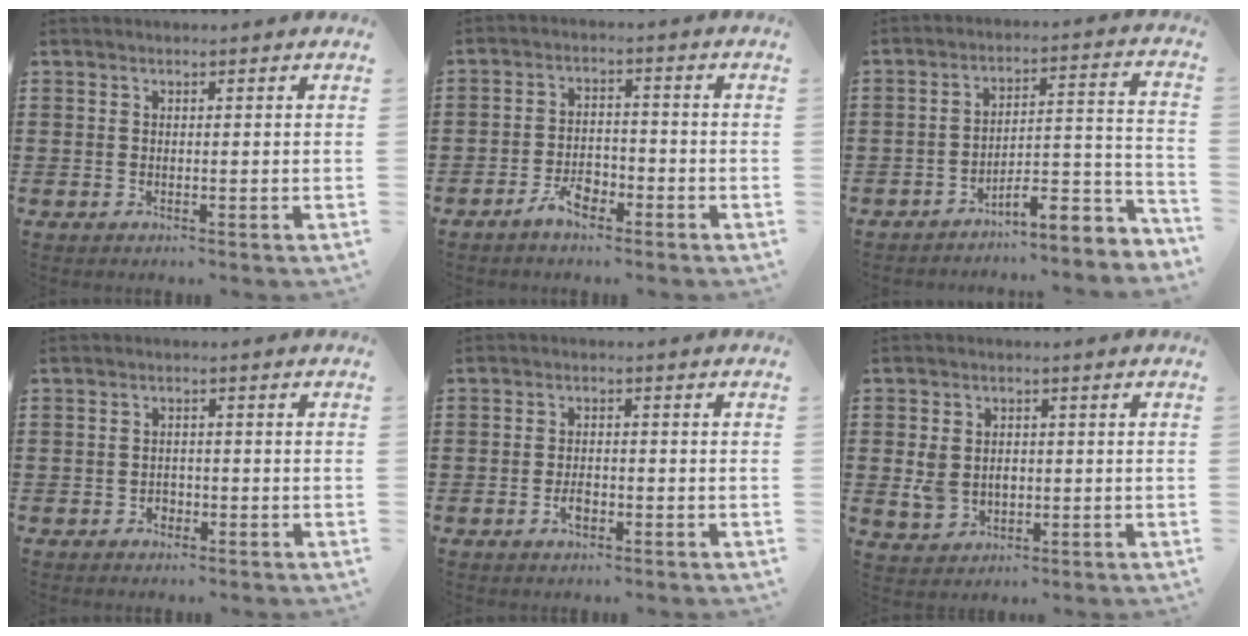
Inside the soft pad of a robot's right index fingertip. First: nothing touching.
{"total": 4.2, "force": [-3.1, 1.9, 2.2], "torque": [-0.041, 0.011, -0.060]}
{"total": 6.4, "force": [-5.2, 1.4, 3.4], "torque": [-0.054, -0.009, -0.102]}
{"total": 1.3, "force": [-0.8, 1.0, 0.3], "torque": [-0.011, -0.002, -0.018]}
{"total": 2.6, "force": [-1.0, 1.1, 2.1], "torque": [-0.040, 0.000, -0.018]}
{"total": 4.3, "force": [0.0, 3.5, 2.5], "torque": [-0.064, 0.009, -0.004]}